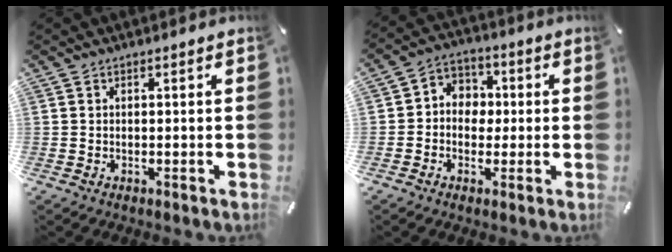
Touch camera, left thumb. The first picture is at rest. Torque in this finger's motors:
{"motor_torque": [0.19, 0.21, 0.35, 0.41, -0.01]}